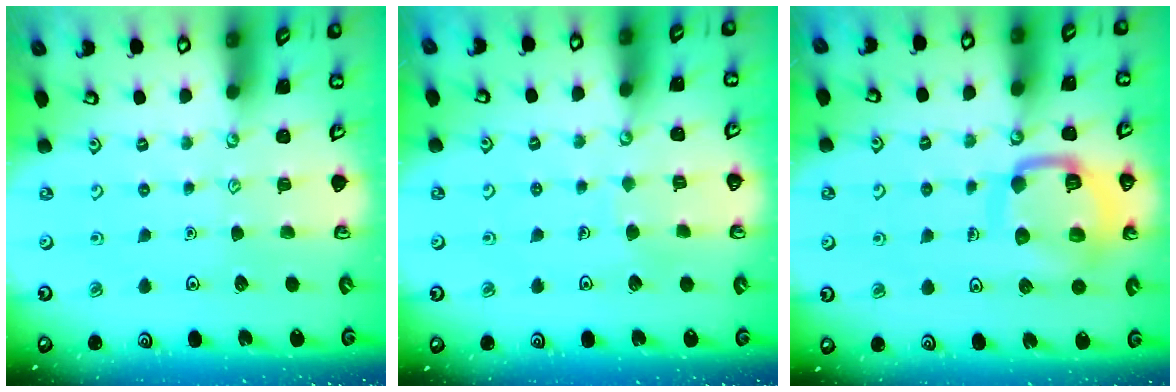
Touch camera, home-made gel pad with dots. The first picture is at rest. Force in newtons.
{"total": 3.5, "press": 3.5, "slide": 0.2}
{"total": 14.1, "press": 14.0, "slide": 1.5}